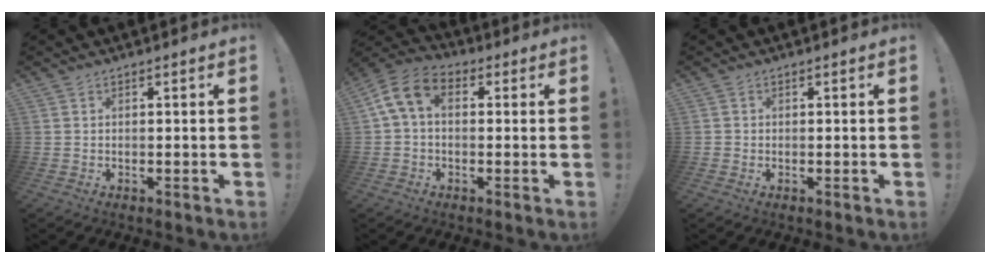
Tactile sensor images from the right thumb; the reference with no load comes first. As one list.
[{"total": 9.6, "force": [2.2, 6.2, 7.0], "torque": [-0.140, 0.007, 0.047]}, {"total": 0.7, "force": [0.1, 0.7, 0.1], "torque": [0.000, 0.002, 0.002]}]